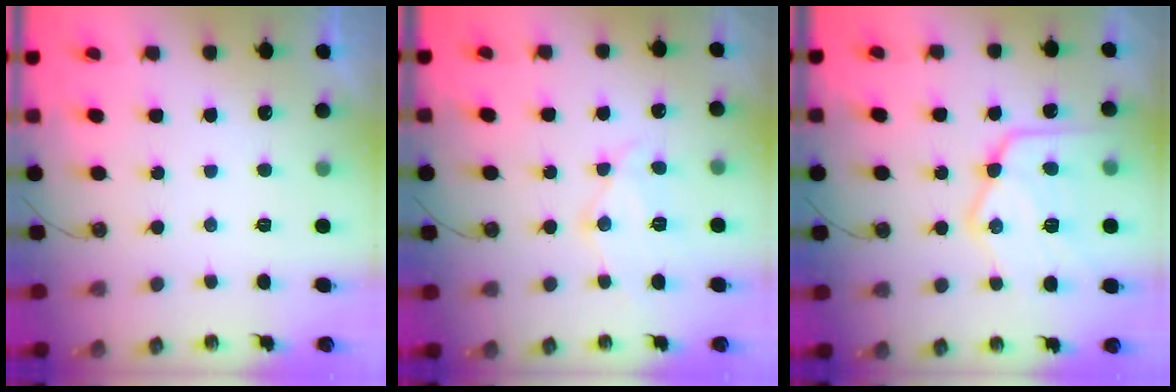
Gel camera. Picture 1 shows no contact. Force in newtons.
{"total": 12.4, "press": 12.3, "slide": 1.2}
{"total": 20.9, "press": 20.8, "slide": 2.2}